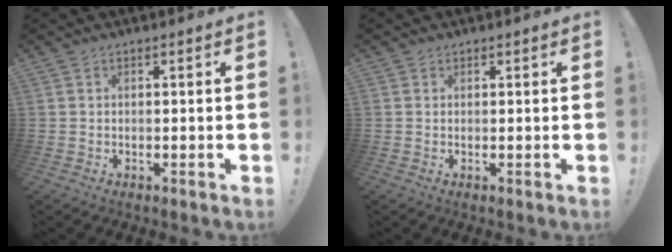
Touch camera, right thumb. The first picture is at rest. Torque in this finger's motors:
{"motor_torque": [0.34, 0.04, 0.35, -0.08, 0.00]}